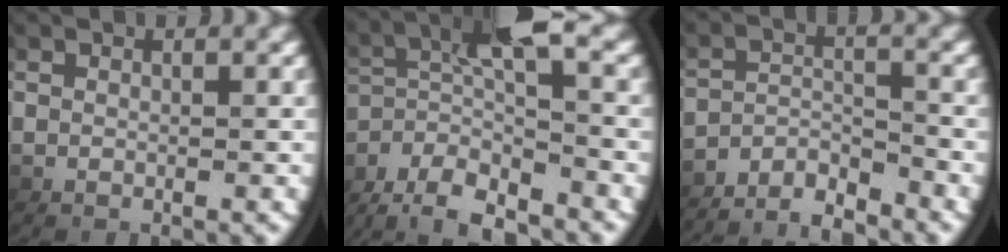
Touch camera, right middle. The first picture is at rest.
{"total": 6.7, "force": [-1.4, 4.2, 5.0], "torque": [-0.111, -0.019, -0.017]}
{"total": 6.7, "force": [-6.4, 1.2, 1.4], "torque": [-0.011, -0.012, -0.105]}